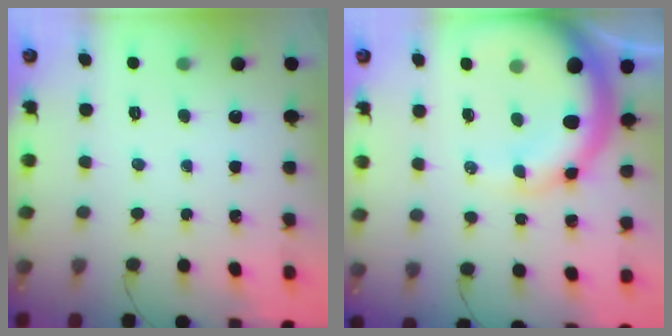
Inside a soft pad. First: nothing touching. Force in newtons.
{"total": 14.7, "press": 14.3, "slide": 3.2}